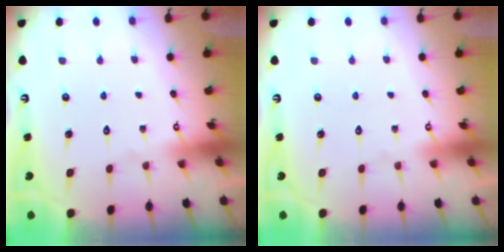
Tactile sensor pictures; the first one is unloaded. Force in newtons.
{"total": 0.0}